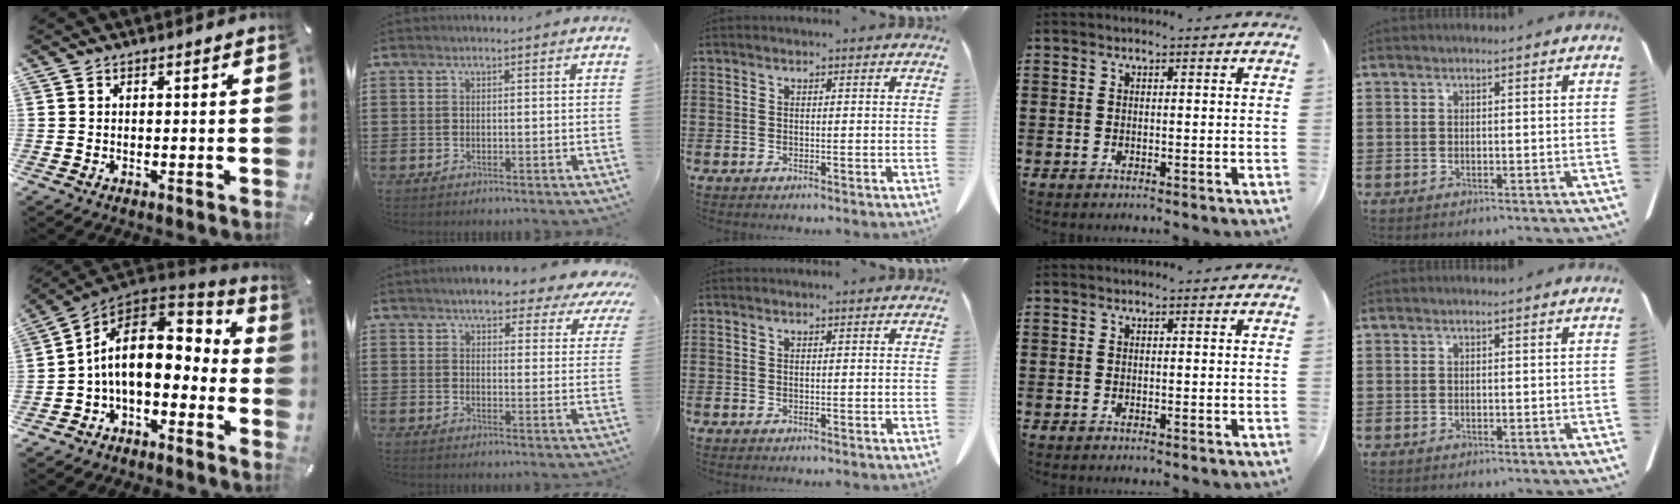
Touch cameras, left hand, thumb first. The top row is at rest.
{"thumb": {"total": 15.7, "force": [1.0, 9.4, 12.5], "torque": [-0.226, -0.006, 0.018]}, "index": {"total": 5.7, "force": [5.1, 1.2, 2.3], "torque": [-0.058, -0.021, 0.088]}}